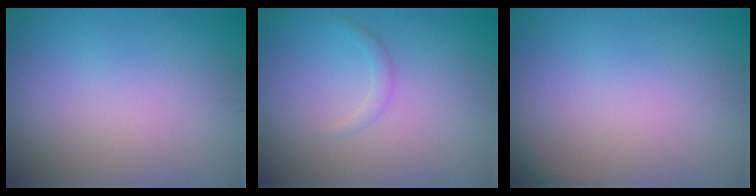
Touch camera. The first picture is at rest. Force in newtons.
{"total": 1.0, "press": 1.0, "slide": 0.1}
{"total": 0.6, "press": 0.6, "slide": 0.1}